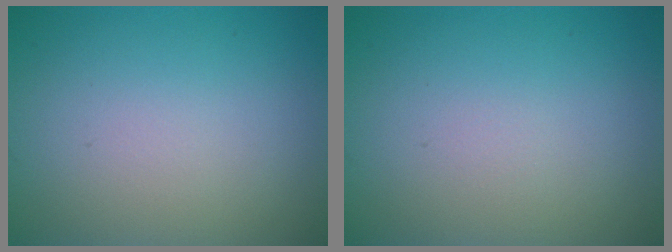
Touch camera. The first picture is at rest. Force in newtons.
{"total": 0.0}